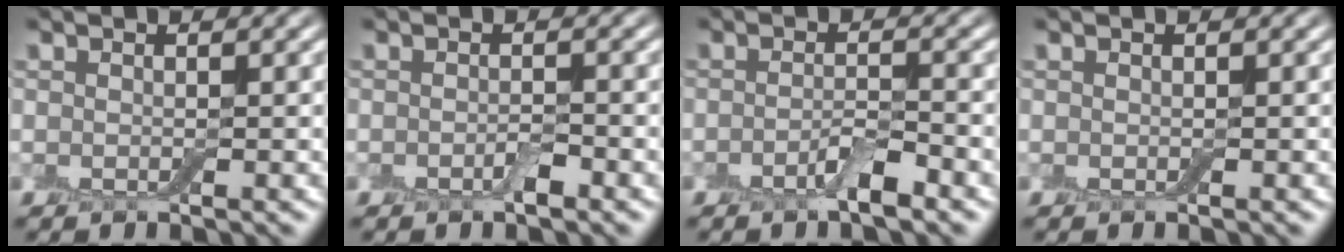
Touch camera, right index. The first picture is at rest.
{"total": 1.1, "force": [-0.6, 0.3, 0.9], "torque": [-0.016, -0.001, -0.009]}
{"total": 2.3, "force": [-1.3, 0.5, 1.8], "torque": [-0.032, 0.004, -0.026]}
{"total": 0.0}